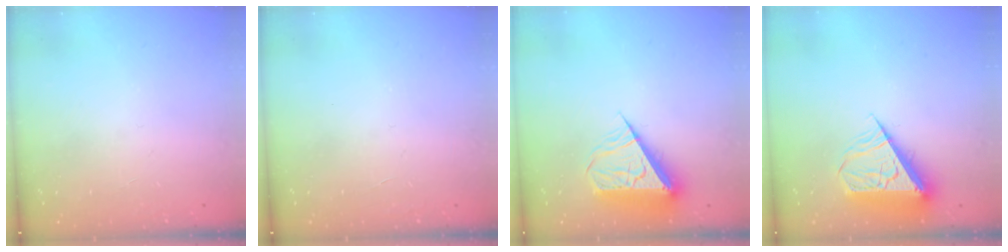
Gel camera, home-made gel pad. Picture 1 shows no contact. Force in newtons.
{"total": 0.0}
{"total": 9.2, "press": 9.2, "slide": 0.3}
{"total": 8.5, "press": 8.4, "slide": 1.2}